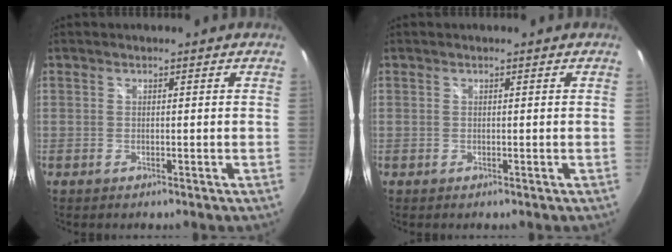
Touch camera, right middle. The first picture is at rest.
{"total": 0.0}